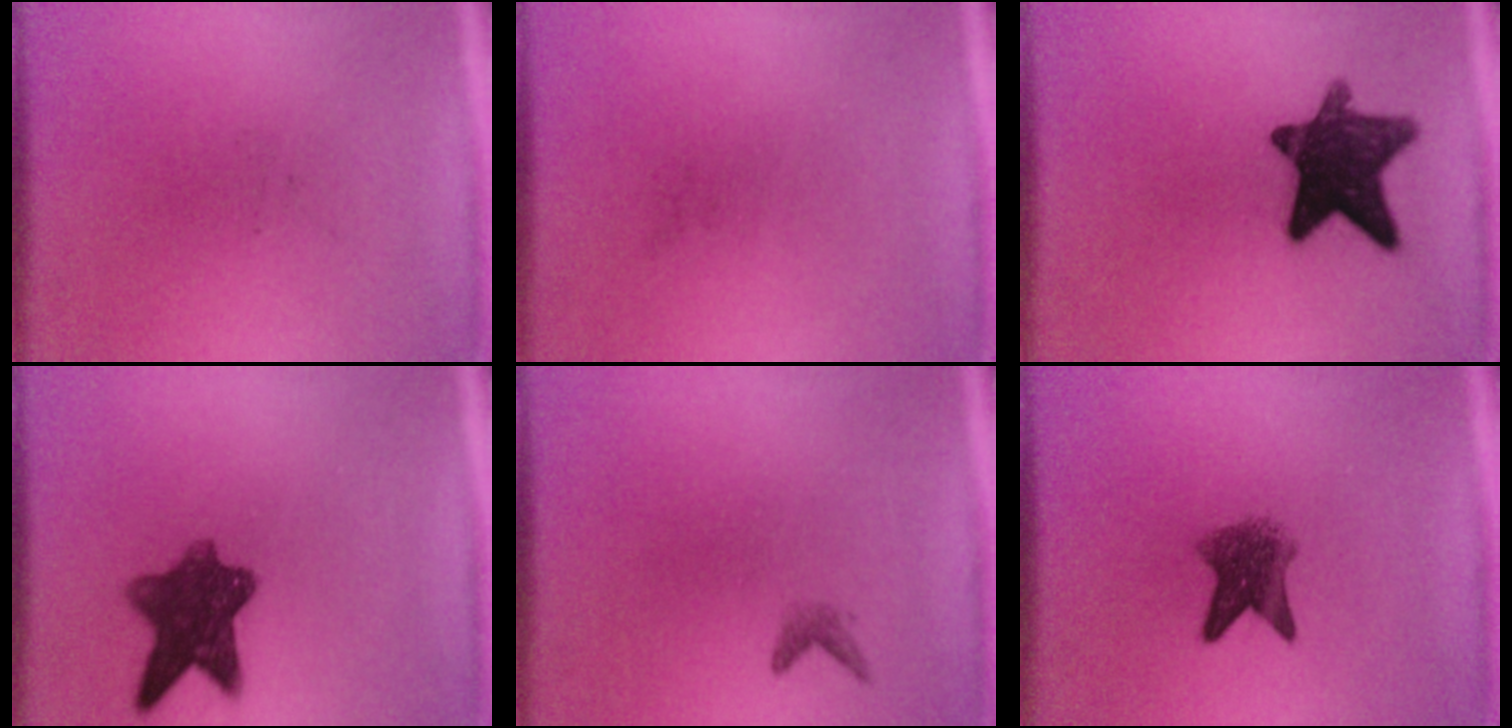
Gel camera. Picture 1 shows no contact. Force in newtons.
{"total": 0.0}
{"total": 13.0}
{"total": 8.7}
{"total": 0.9}
{"total": 5.2}